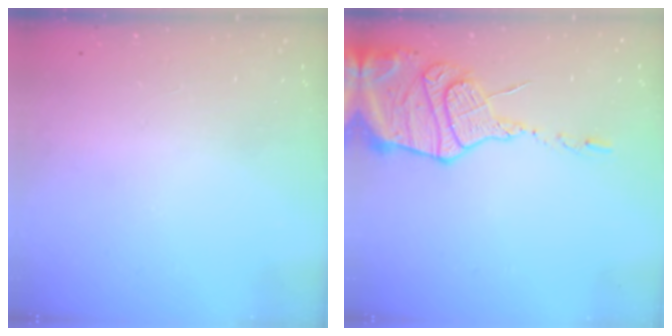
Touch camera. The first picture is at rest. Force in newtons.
{"total": 16.4, "press": 16.3, "slide": 1.7}